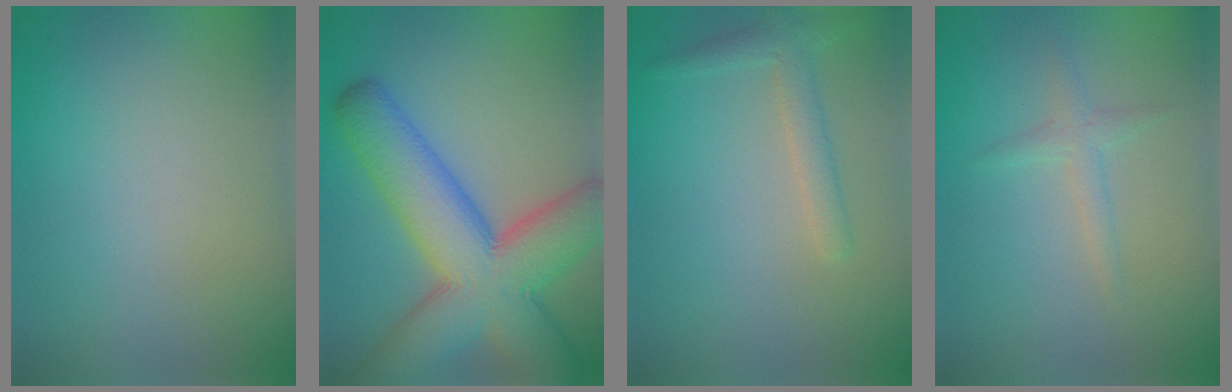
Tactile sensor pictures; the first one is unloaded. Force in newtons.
{"total": 12.5, "press": 12.4, "slide": 0.5}
{"total": 2.1, "press": 2.1, "slide": 0.0}
{"total": 1.5, "press": 1.5, "slide": 0.0}